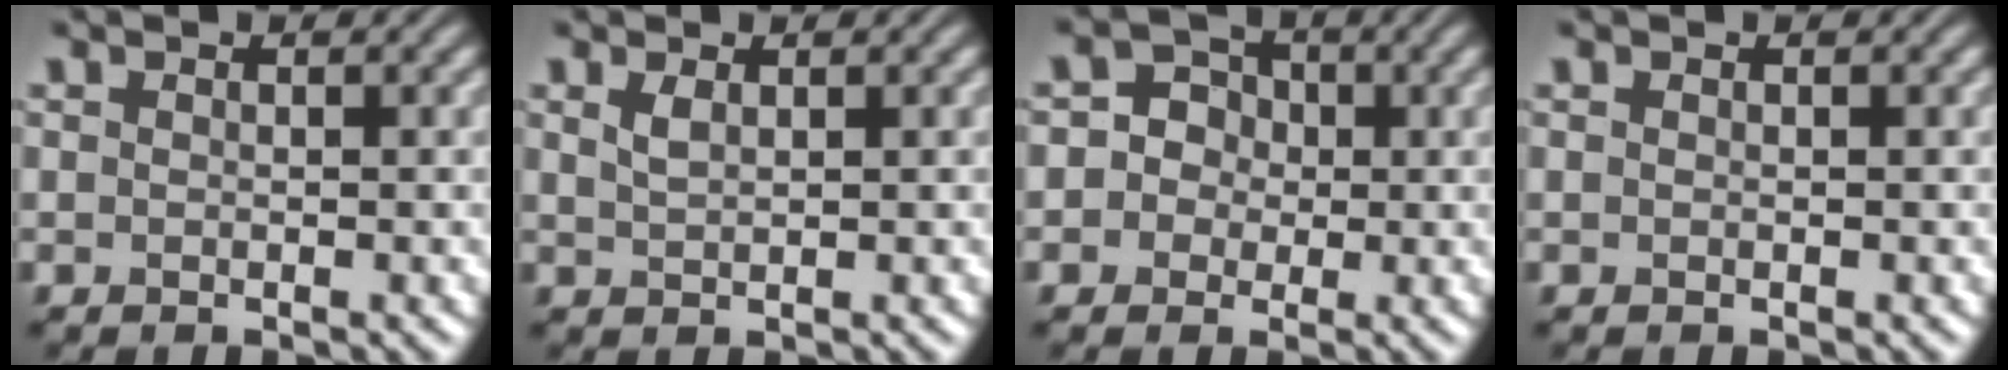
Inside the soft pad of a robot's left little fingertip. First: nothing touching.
{"total": 1.1, "force": [0.6, 0.4, 0.8], "torque": [-0.020, 0.001, 0.015]}
{"total": 3.4, "force": [0.1, 3.3, 1.0], "torque": [0.014, 0.014, -0.022]}
{"total": 0.0}